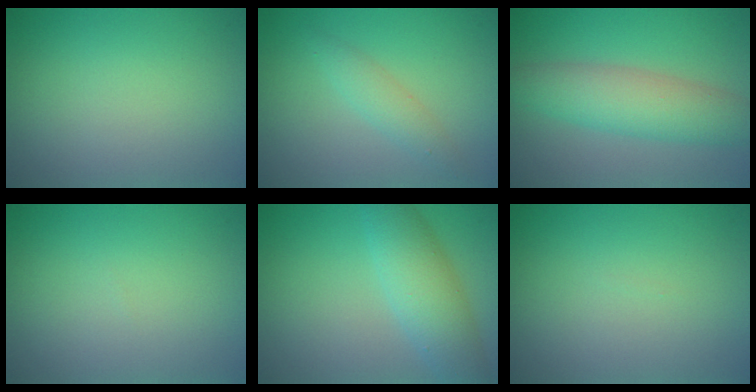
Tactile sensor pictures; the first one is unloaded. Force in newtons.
{"total": 1.7, "press": 1.7, "slide": 0.0}
{"total": 4.8, "press": 4.8, "slide": 0.1}
{"total": 0.0}
{"total": 4.7, "press": 4.7, "slide": 0.3}
{"total": 0.0}